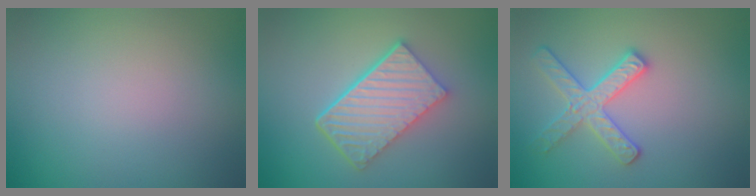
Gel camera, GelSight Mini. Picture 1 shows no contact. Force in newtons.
{"total": 6.1, "press": 4.4, "slide": 4.2}
{"total": 2.9, "press": 2.9, "slide": 0.4}